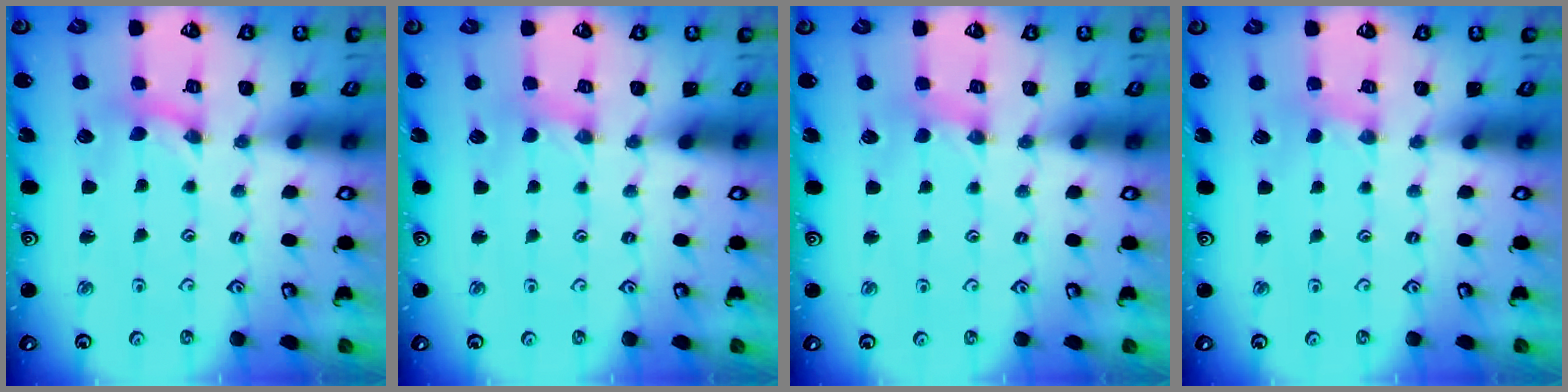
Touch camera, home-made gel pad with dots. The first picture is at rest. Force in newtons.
{"total": 1.1, "press": 1.1, "slide": 0.2}
{"total": 2.8, "press": 2.8, "slide": 0.3}
{"total": 1.8, "press": 1.7, "slide": 0.4}